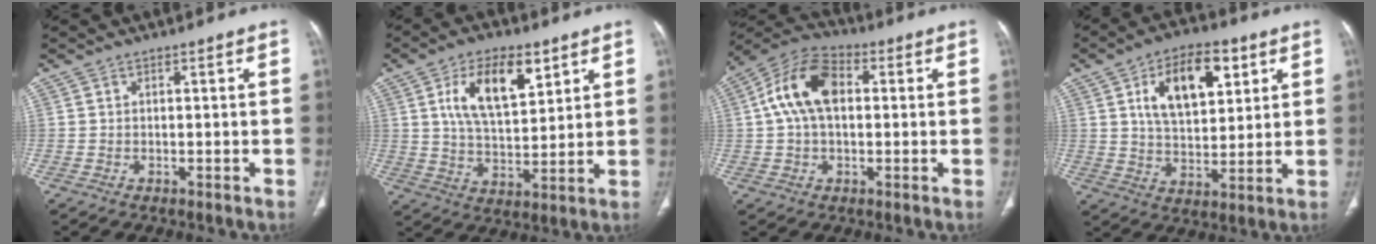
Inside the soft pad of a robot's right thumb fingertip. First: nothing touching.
{"total": 13.2, "force": [5.7, 6.3, 10.1], "torque": [-0.155, -0.019, 0.108]}
{"total": 12.4, "force": [1.8, 7.6, 9.6], "torque": [-0.183, 0.030, 0.024]}
{"total": 14.7, "force": [5.6, 7.9, 11.1], "torque": [-0.148, -0.012, 0.097]}